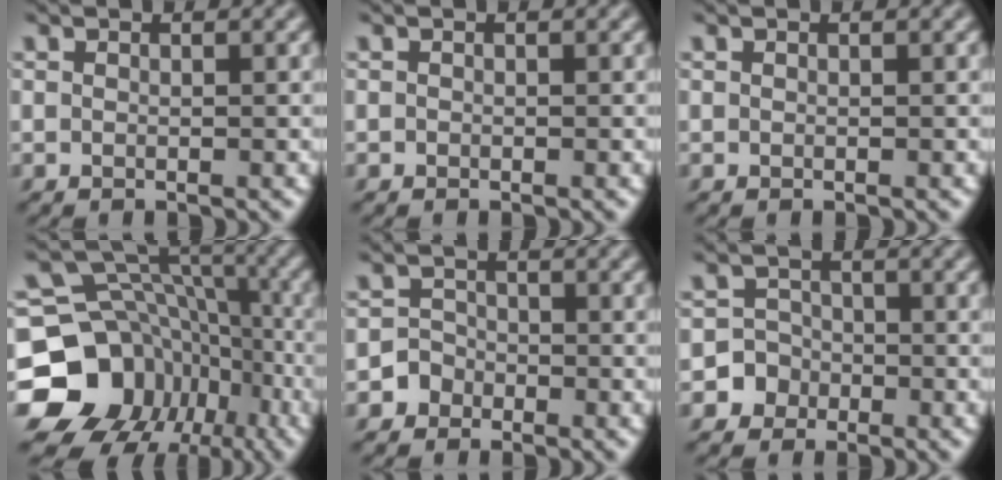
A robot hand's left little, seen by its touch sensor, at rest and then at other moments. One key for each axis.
{"total": 0.0}
{"total": 0.0}
{"total": 16.2, "fx": -5.9, "fy": 13.5, "fz": 6.7, "tx": -0.146, "ty": 0.006, "tz": -0.095}
{"total": 2.3, "fx": -1.4, "fy": 1.8, "fz": -0.1, "tx": 0.026, "ty": 0.006, "tz": -0.030}
{"total": 3.9, "fx": -1.9, "fy": 3.4, "fz": 0.0, "tx": 0.036, "ty": 0.002, "tz": -0.043}